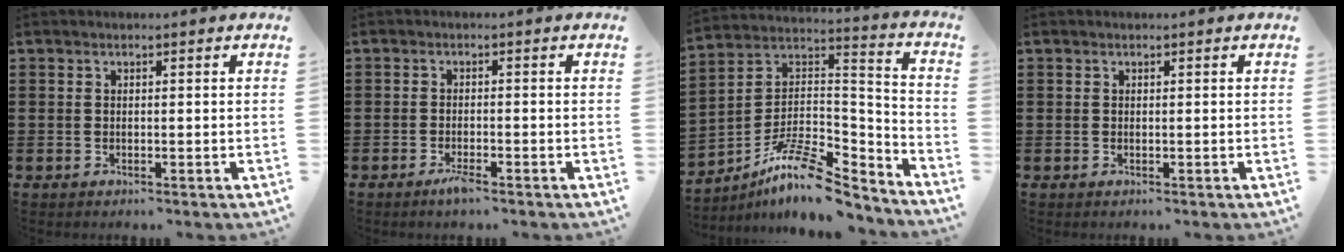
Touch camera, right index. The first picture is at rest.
{"total": 2.1, "force": [-1.5, 0.3, 1.4], "torque": [-0.032, -0.004, -0.029]}
{"total": 12.5, "force": [-9.3, 4.2, 7.2], "torque": [-0.140, 0.027, -0.176]}
{"total": 0.0}